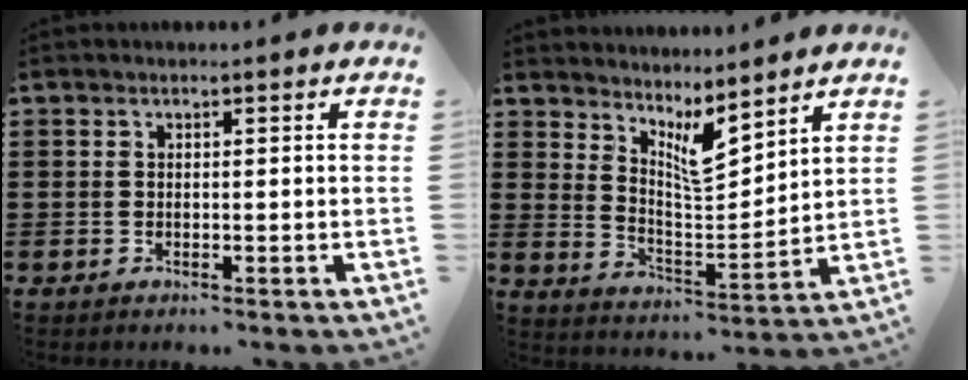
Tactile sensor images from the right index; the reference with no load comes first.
{"total": 5.9, "force": [4.6, 1.4, 3.4], "torque": [-0.066, -0.031, 0.078]}